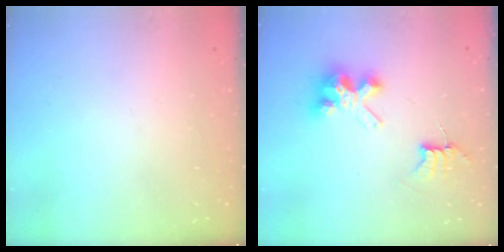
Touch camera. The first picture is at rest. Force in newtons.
{"total": 7.3, "press": 7.3, "slide": 0.6}